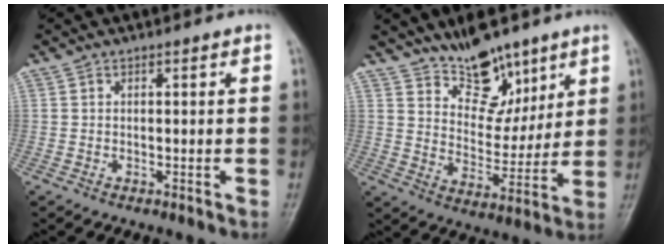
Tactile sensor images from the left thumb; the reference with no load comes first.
{"total": 11.8, "force": [8.5, 6.1, 5.5], "torque": [-0.048, -0.063, 0.148]}